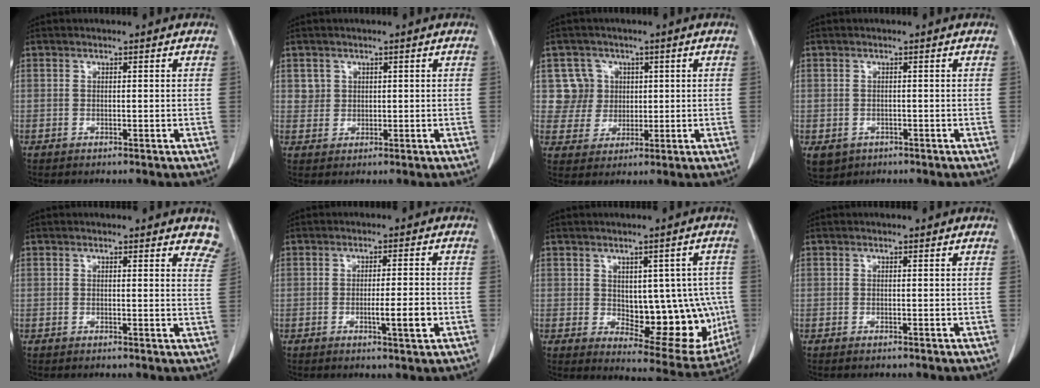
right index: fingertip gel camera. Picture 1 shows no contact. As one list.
[{"total": 2.2, "force": [1.0, 2.0, 0.0], "torque": [0.014, 0.000, 0.012]}, {"total": 5.7, "force": [1.7, 5.4, -0.2], "torque": [0.015, 0.011, 0.037]}, {"total": 4.3, "force": [-2.0, 3.6, 1.1], "torque": [-0.016, -0.002, -0.023]}, {"total": 5.4, "force": [5.0, 1.4, 1.6], "torque": [0.006, -0.017, 0.027]}, {"total": 4.6, "force": [-1.3, 0.2, 4.4], "torque": [-0.067, -0.005, -0.018]}, {"total": 13.7, "force": [-0.6, 6.9, 11.8], "torque": [-0.135, 0.004, 0.017]}, {"total": 0.0}]